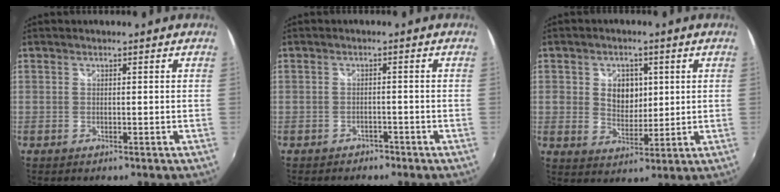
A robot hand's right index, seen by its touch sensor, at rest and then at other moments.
{"total": 2.5, "force": [-2.1, 1.3, 0.5], "torque": [-0.013, -0.004, -0.029]}
{"total": 7.1, "force": [1.4, 5.5, 4.3], "torque": [-0.074, 0.005, 0.027]}